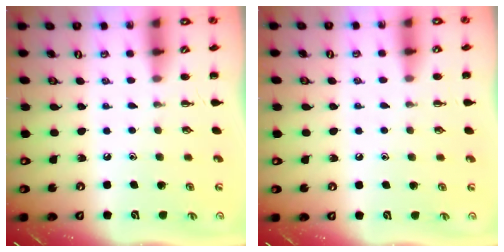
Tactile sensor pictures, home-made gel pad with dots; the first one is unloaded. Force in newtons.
{"total": 4.0, "press": 3.8, "slide": 1.5}